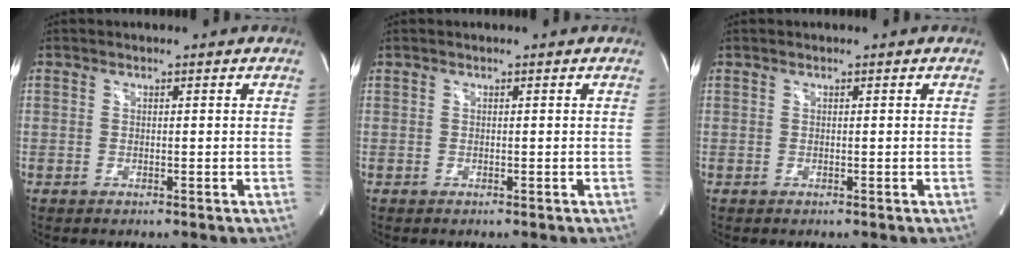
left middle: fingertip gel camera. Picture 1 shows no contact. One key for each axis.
{"total": 0.0}
{"total": 0.0}